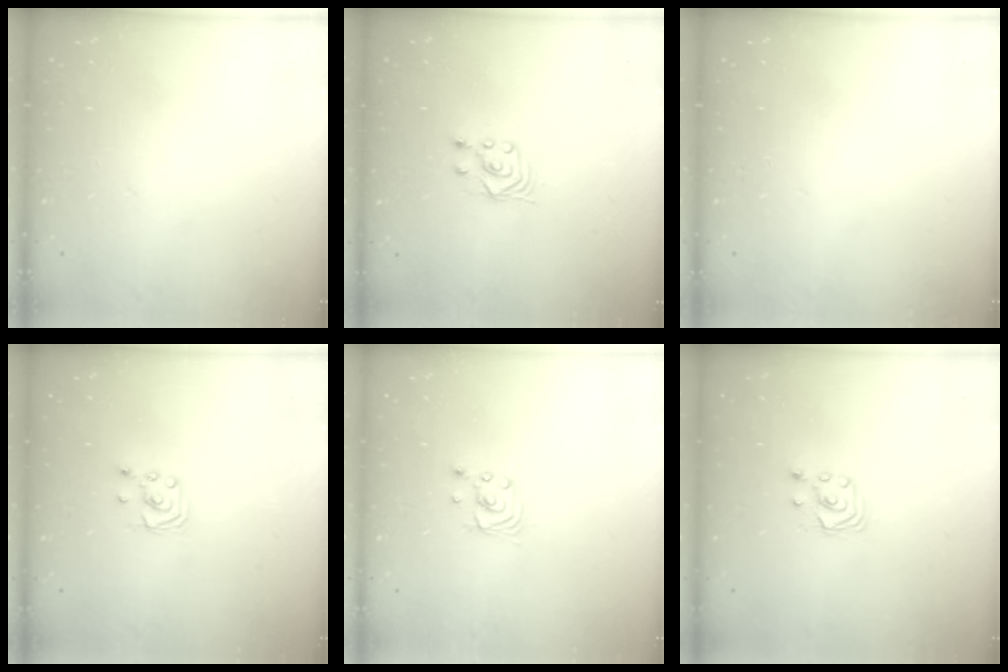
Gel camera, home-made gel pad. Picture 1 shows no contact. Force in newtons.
{"total": 3.5, "press": 3.0, "slide": 1.7}
{"total": 0.0}
{"total": 2.3, "press": 2.2, "slide": 0.3}
{"total": 2.5, "press": 2.5, "slide": 0.1}
{"total": 2.6, "press": 2.6, "slide": 0.3}